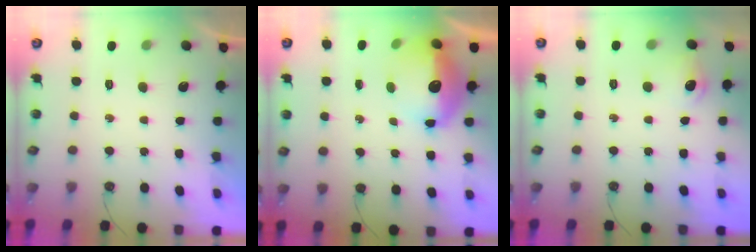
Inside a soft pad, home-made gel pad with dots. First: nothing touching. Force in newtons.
{"total": 14.1, "press": 14.0, "slide": 1.2}
{"total": 6.9, "press": 6.9, "slide": 0.4}